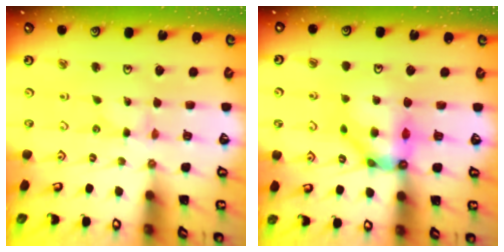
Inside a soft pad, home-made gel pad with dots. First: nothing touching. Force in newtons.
{"total": 10.5, "press": 10.5, "slide": 1.1}